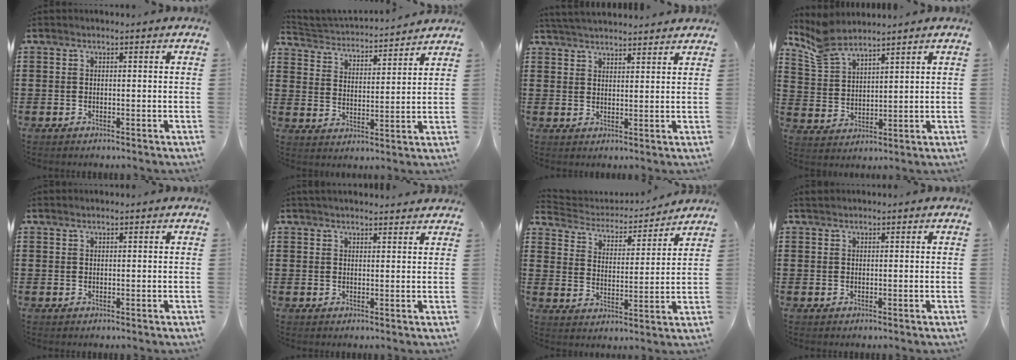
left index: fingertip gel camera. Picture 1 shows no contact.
{"total": 3.0, "force": [3.0, 0.2, 0.0], "torque": [-0.021, -0.029, 0.046]}
{"total": 3.5, "force": [3.5, 0.0, 0.4], "torque": [-0.018, -0.009, 0.066]}
{"total": 5.7, "force": [5.1, 1.3, 2.2], "torque": [-0.062, -0.011, 0.096]}
{"total": 0.5, "force": [0.4, 0.1, 0.2], "torque": [-0.006, -0.001, 0.009]}
{"total": 2.1, "force": [2.0, 0.2, 0.3], "torque": [-0.011, -0.001, 0.039]}
{"total": 3.3, "force": [3.2, 0.8, 0.2], "torque": [-0.029, -0.026, 0.046]}
{"total": 0.8, "force": [0.7, 0.3, 0.3], "torque": [-0.008, 0.001, 0.014]}